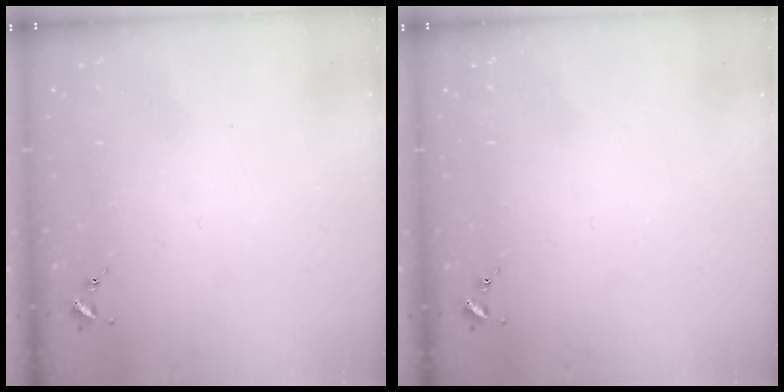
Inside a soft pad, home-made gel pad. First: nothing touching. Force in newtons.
{"total": 0.0}